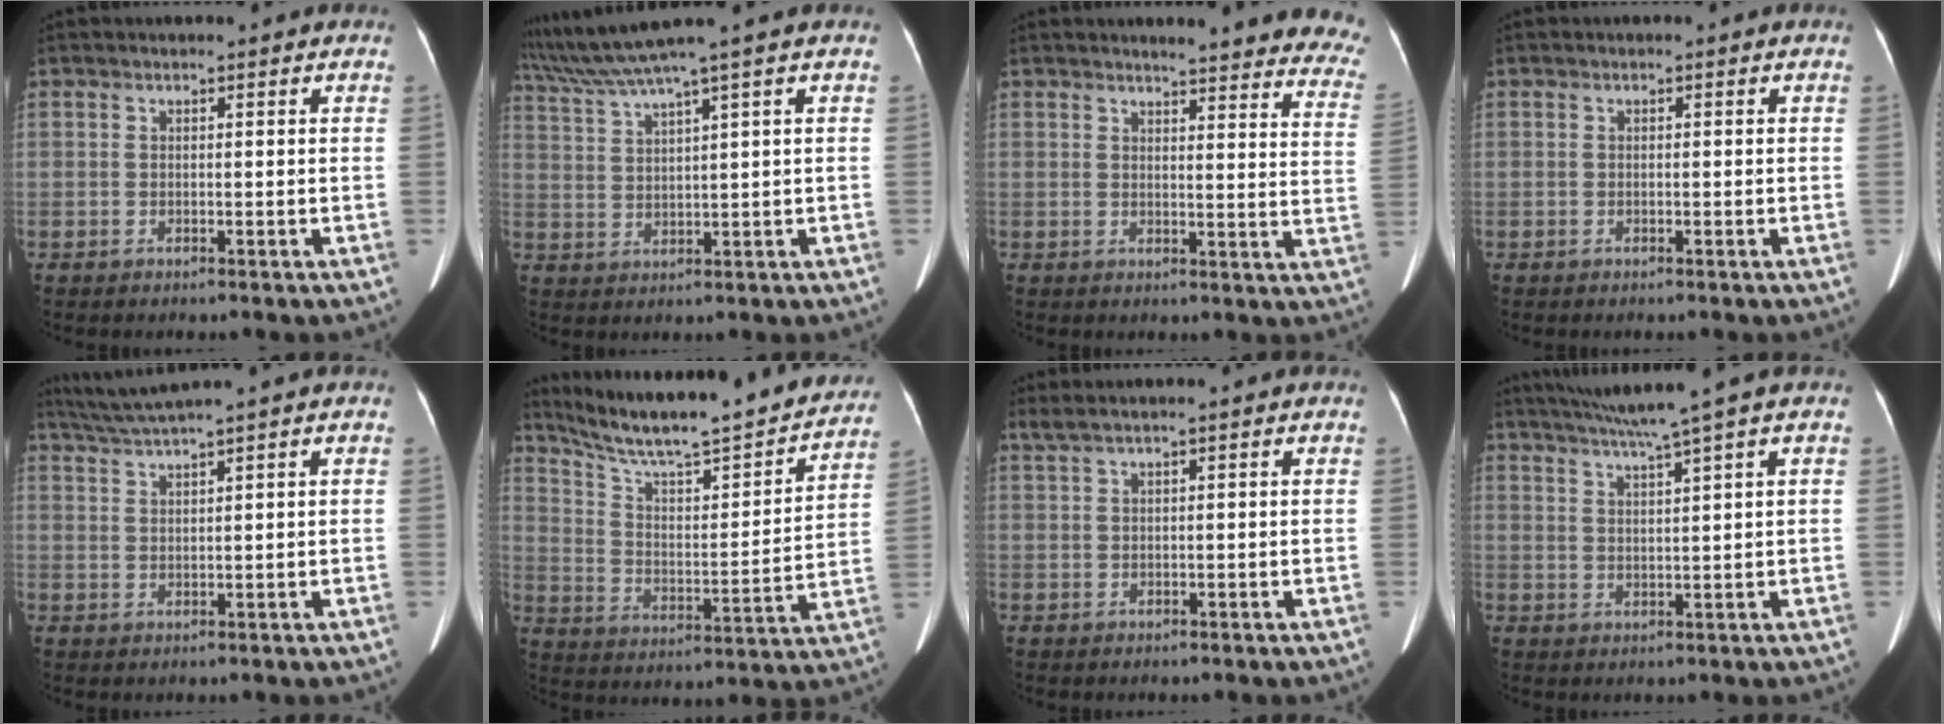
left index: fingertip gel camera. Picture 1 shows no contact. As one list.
[{"total": 6.7, "force": [5.5, -2.4, 3.1], "torque": [-0.075, 0.009, 0.115]}, {"total": 19.6, "force": [18.3, 2.4, 6.7], "torque": [-0.059, -0.084, 0.182]}, {"total": 0.0}, {"total": 4.2, "force": [3.5, -1.6, 1.6], "torque": [-0.042, 0.006, 0.077]}, {"total": 26.3, "force": [22.9, 3.2, 12.5], "torque": [-0.201, -0.028, 0.325]}, {"total": 2.2, "force": [1.7, -0.4, 1.4], "torque": [-0.037, 0.025, 0.041]}, {"total": 7.2, "force": [5.5, -1.9, 4.1], "torque": [-0.069, 0.009, 0.094]}]